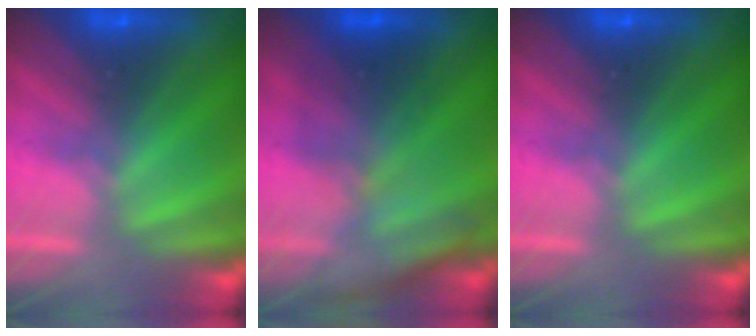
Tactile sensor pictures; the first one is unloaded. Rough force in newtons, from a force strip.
{"total": 2.7}
{"total": 0.0}